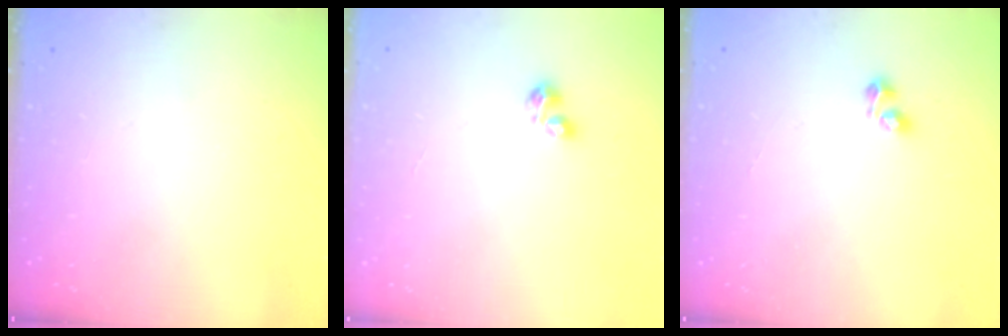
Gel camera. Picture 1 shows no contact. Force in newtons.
{"total": 2.8, "press": 2.8, "slide": 0.5}
{"total": 2.5, "press": 2.3, "slide": 0.9}